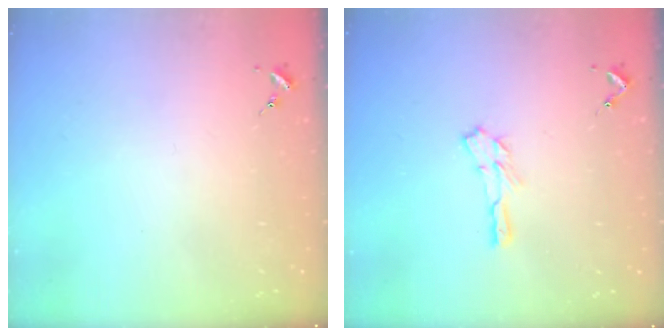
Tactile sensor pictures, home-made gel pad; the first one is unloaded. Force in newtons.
{"total": 6.3, "press": 6.3, "slide": 0.3}